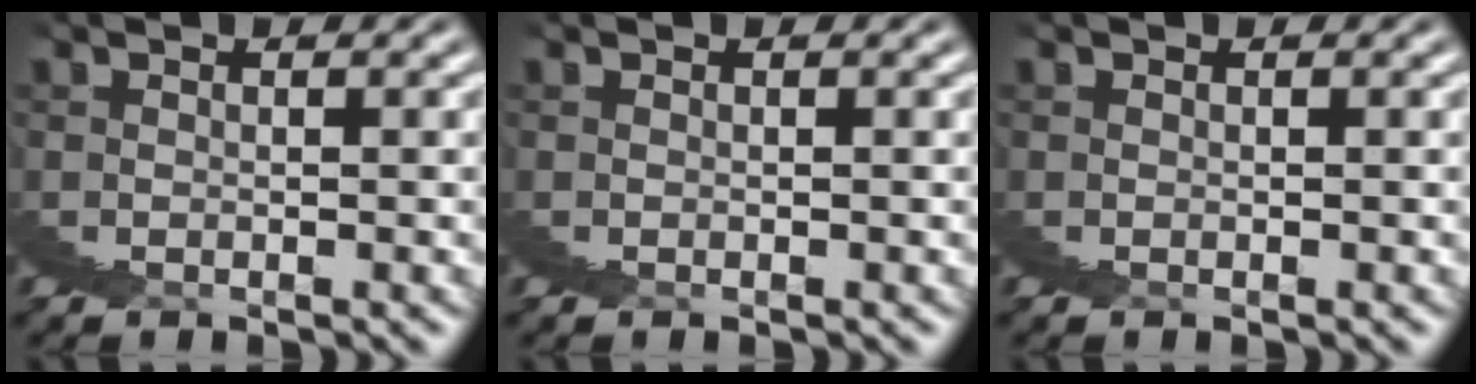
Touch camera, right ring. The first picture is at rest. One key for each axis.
{"total": 0.0}
{"total": 0.0}